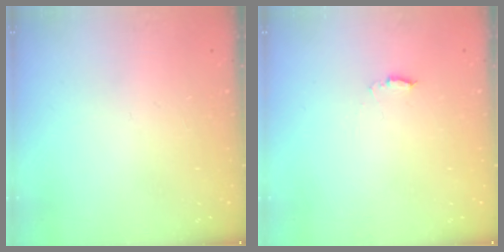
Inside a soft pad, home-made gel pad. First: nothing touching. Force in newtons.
{"total": 5.3, "press": 5.3, "slide": 0.5}